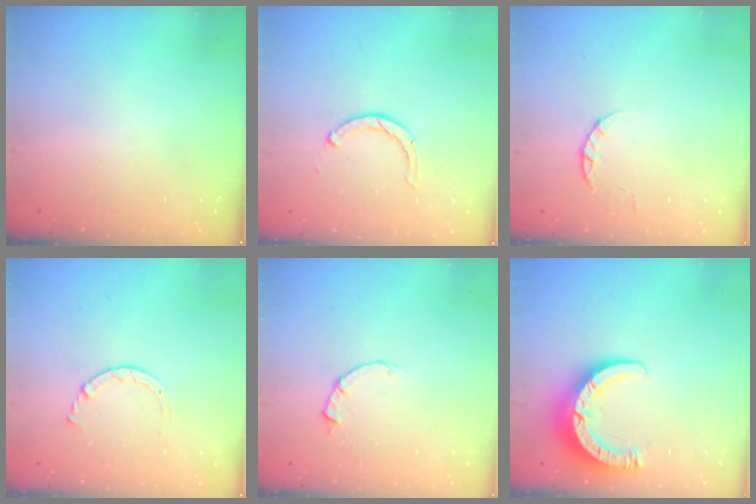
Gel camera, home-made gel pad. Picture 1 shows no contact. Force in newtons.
{"total": 2.3, "press": 2.3, "slide": 0.4}
{"total": 2.4, "press": 2.3, "slide": 0.4}
{"total": 2.9, "press": 2.8, "slide": 0.3}
{"total": 2.0, "press": 2.0, "slide": 0.3}
{"total": 9.4, "press": 9.4, "slide": 1.0}